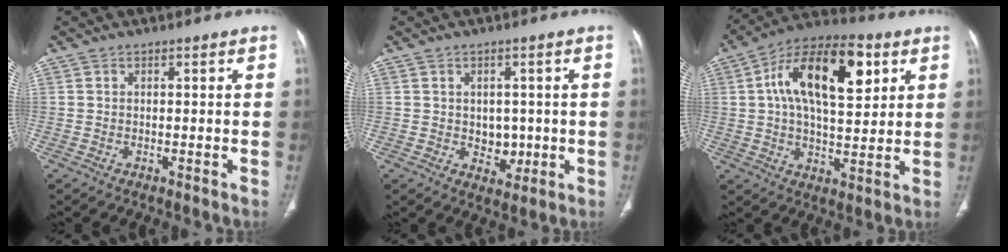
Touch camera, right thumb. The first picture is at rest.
{"total": 4.6, "force": [-0.2, 3.7, 2.8], "torque": [-0.012, -0.003, 0.007]}
{"total": 19.9, "force": [6.1, 9.6, 16.3], "torque": [-0.245, 0.005, 0.091]}